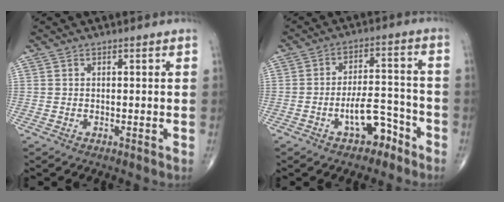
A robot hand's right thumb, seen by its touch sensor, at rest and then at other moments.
{"total": 8.0, "force": [-4.5, 3.8, 5.4], "torque": [-0.074, 0.047, -0.073]}